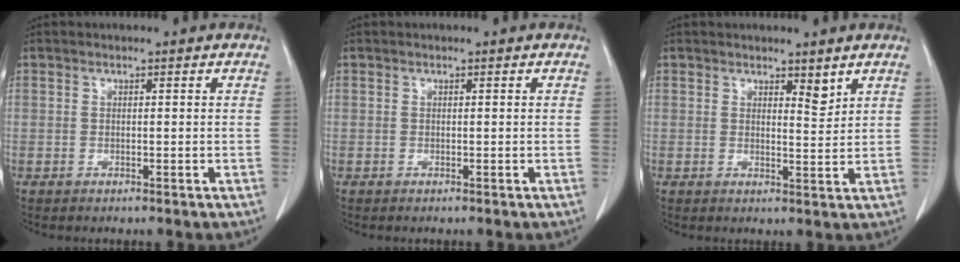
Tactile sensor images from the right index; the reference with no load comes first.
{"total": 0.0}
{"total": 2.4, "force": [1.9, 0.6, 1.4], "torque": [-0.020, -0.011, 0.032]}